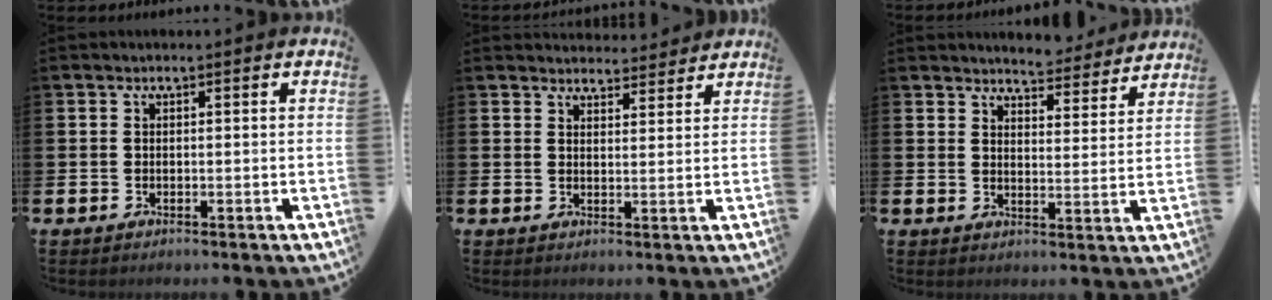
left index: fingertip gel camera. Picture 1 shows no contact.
{"total": 3.6, "force": [3.5, 0.7, -0.1], "torque": [0.005, -0.022, 0.063]}
{"total": 5.0, "force": [5.0, 0.4, 0.0], "torque": [-0.005, -0.040, 0.086]}